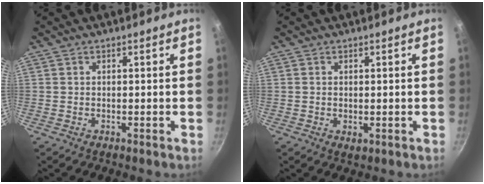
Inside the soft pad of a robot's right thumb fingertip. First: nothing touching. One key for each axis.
{"total": 1.4, "fx": -0.1, "fy": 0.8, "fz": 1.2, "tx": -0.018, "ty": -0.004, "tz": -0.002}